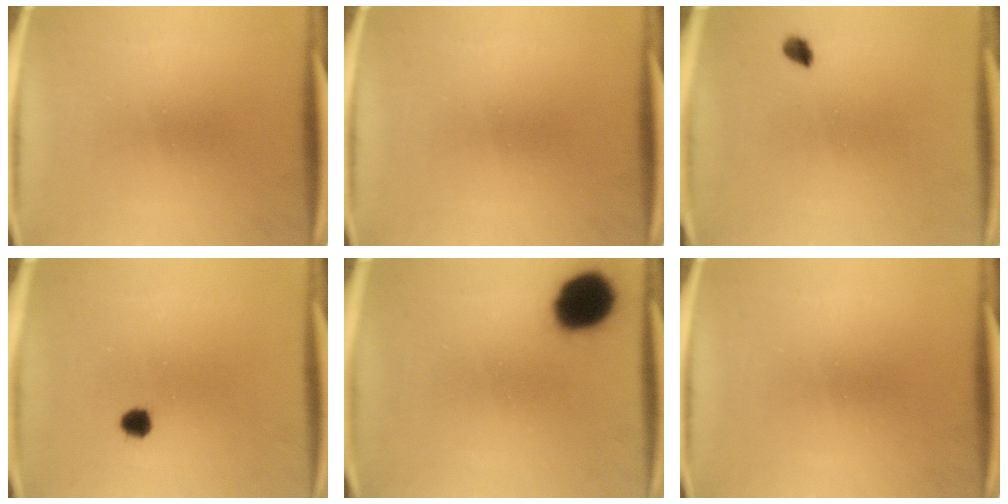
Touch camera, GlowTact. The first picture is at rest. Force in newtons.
{"total": 0.0}
{"total": 1.6}
{"total": 2.4}
{"total": 13.5}
{"total": 0.0}